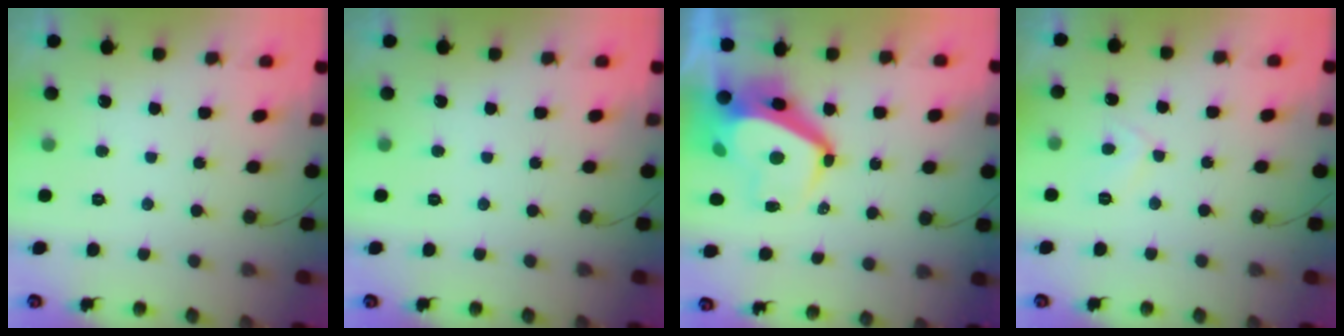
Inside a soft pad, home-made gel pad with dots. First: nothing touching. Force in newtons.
{"total": 0.0}
{"total": 8.4, "press": 8.4, "slide": 1.1}
{"total": 5.0, "press": 4.9, "slide": 0.7}